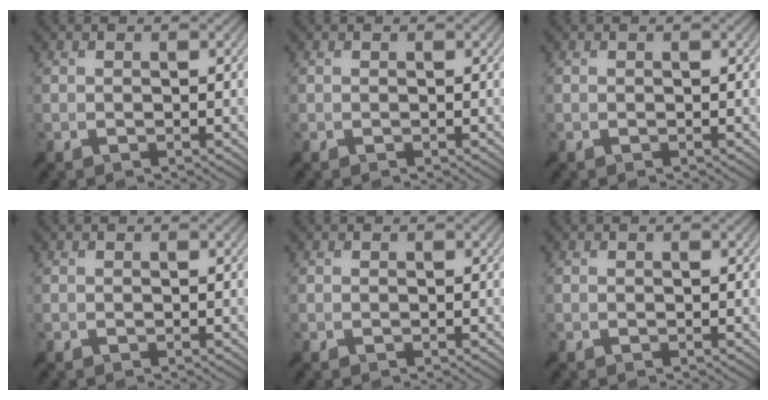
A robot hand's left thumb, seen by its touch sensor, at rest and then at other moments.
{"total": 0.0}
{"total": 0.0}
{"total": 0.0}
{"total": 0.0}
{"total": 0.0}